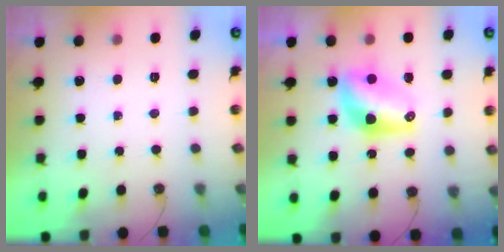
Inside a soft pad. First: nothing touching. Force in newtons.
{"total": 8.3, "press": 8.3, "slide": 0.6}